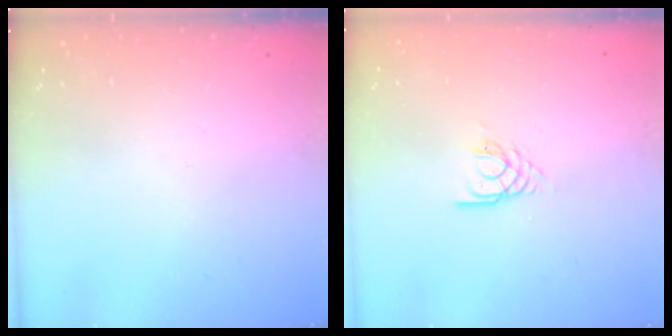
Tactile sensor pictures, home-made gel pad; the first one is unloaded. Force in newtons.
{"total": 2.9, "press": 2.8, "slide": 0.4}